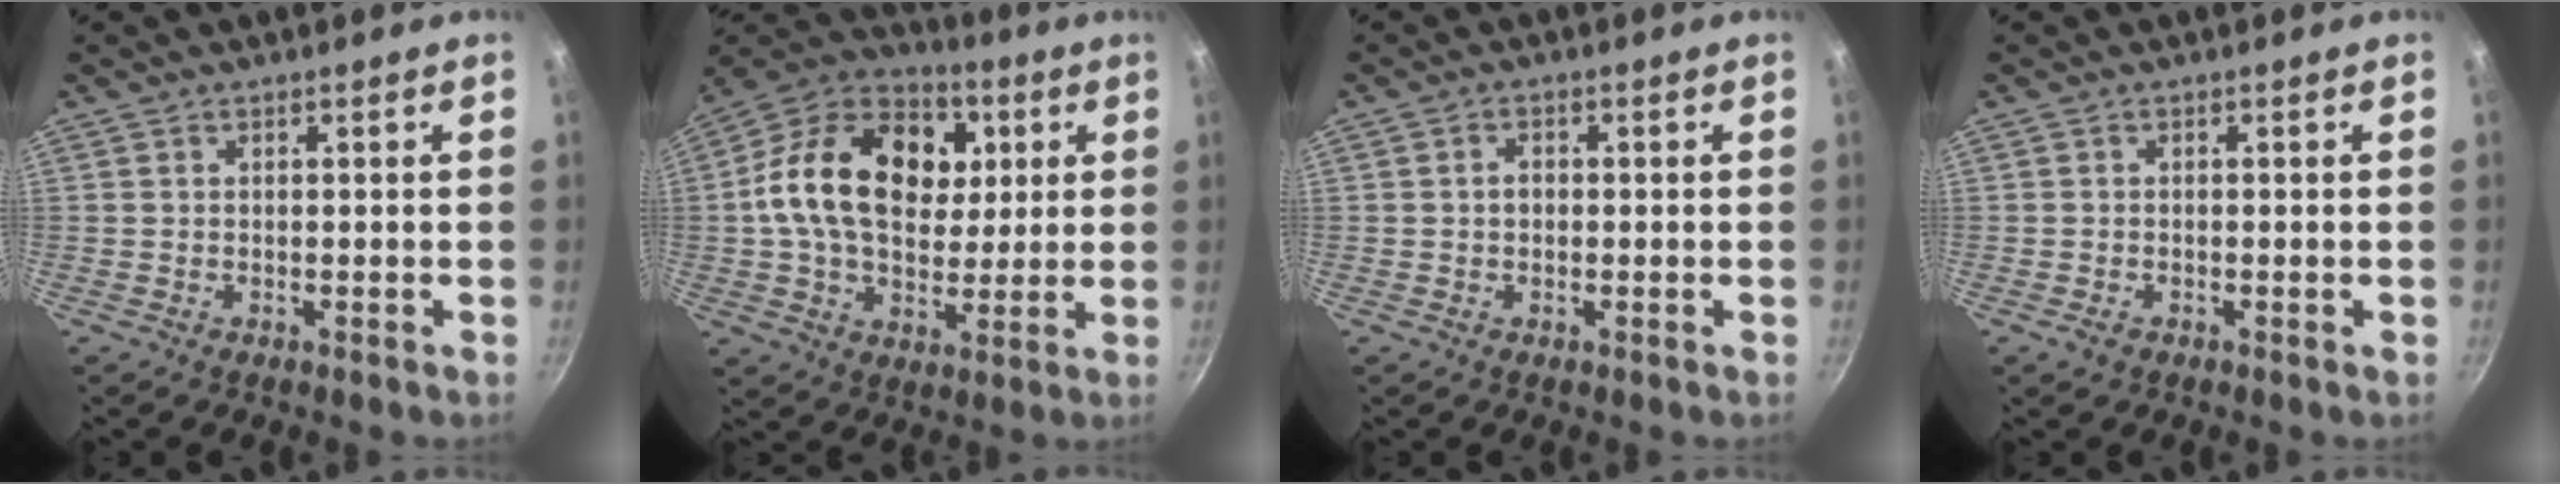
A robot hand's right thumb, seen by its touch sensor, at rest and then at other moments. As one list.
[{"total": 23.1, "force": [4.3, 16.2, 15.9], "torque": [-0.241, 0.015, 0.058]}, {"total": 2.0, "force": [0.0, 1.5, 1.3], "torque": [-0.016, 0.009, -0.001]}, {"total": 1.3, "force": [-0.6, 0.7, 0.9], "torque": [-0.018, 0.002, -0.013]}]